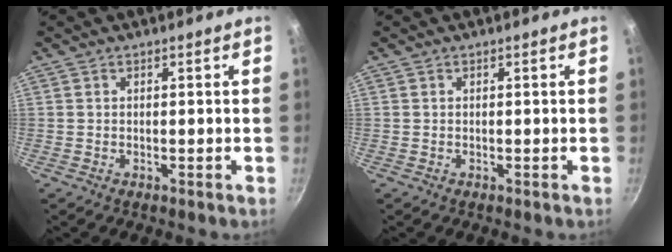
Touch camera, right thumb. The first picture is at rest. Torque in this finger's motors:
{"motor_torque": [0.00, 0.00, -0.05, 0.15, 0.01]}